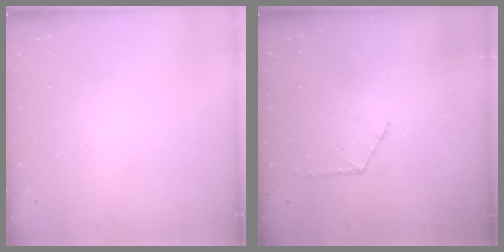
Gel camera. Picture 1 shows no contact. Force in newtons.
{"total": 6.7, "press": 6.7, "slide": 0.6}